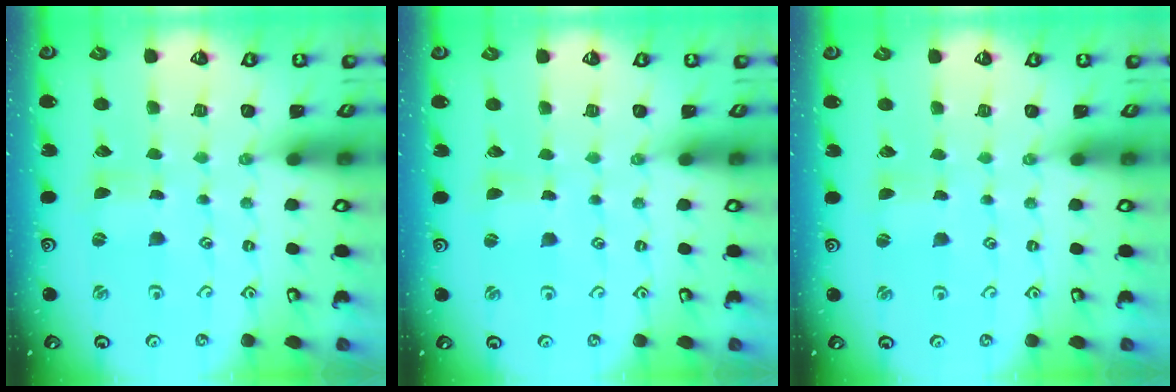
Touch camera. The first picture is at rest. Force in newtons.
{"total": 2.6, "press": 2.5, "slide": 0.4}
{"total": 1.8, "press": 1.8, "slide": 0.3}